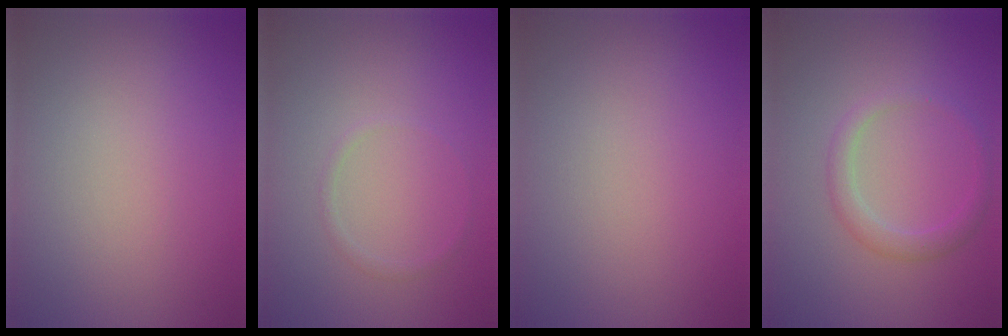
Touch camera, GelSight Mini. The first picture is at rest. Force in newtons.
{"total": 0.7, "press": 0.7, "slide": 0.0}
{"total": 0.0}
{"total": 2.0, "press": 2.0, "slide": 0.0}